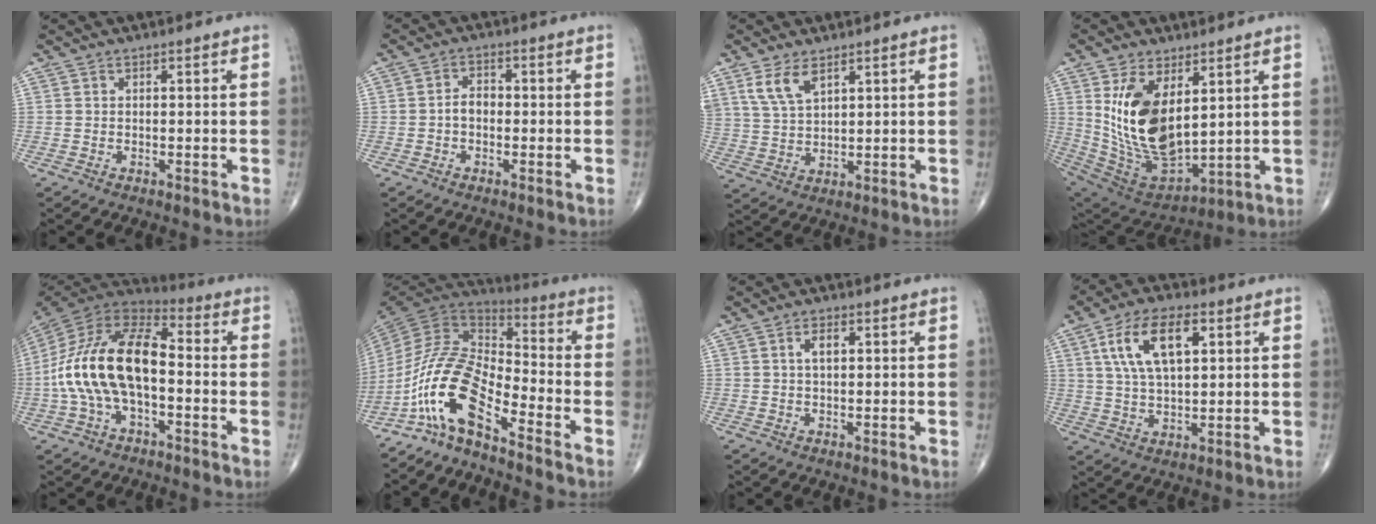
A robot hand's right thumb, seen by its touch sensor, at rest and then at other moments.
{"total": 2.9, "force": [-0.7, 1.9, 2.0], "torque": [-0.022, 0.013, -0.019]}
{"total": 6.2, "force": [3.8, 2.8, 4.0], "torque": [-0.078, -0.015, 0.083]}
{"total": 18.1, "force": [4.6, 9.5, 14.6], "torque": [-0.259, -0.029, 0.116]}
{"total": 19.3, "force": [-2.3, 9.9, 16.4], "torque": [-0.316, 0.040, -0.048]}
{"total": 13.5, "force": [-8.8, 4.0, 9.4], "torque": [-0.189, 0.080, -0.182]}
{"total": 2.9, "force": [0.8, 1.4, 2.3], "torque": [-0.041, 0.003, 0.014]}
{"total": 12.6, "force": [4.3, 6.0, 10.2], "torque": [-0.184, 0.000, 0.079]}